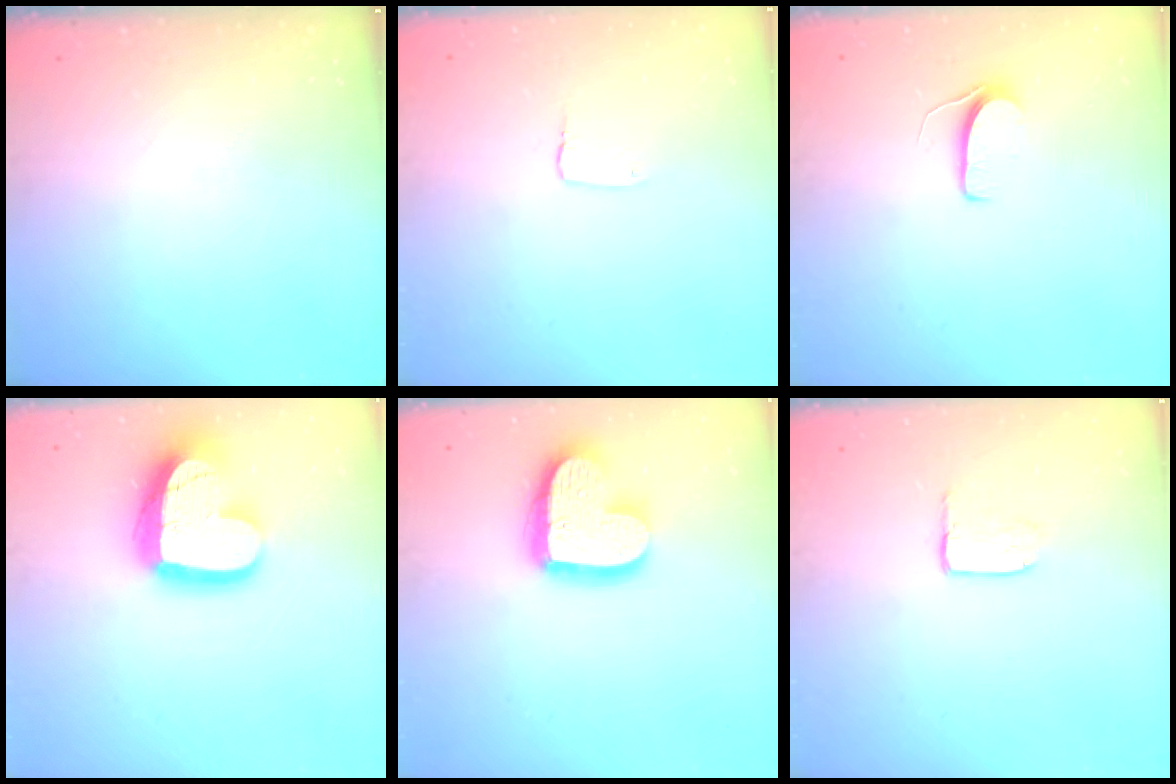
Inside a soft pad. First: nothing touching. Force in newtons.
{"total": 2.7, "press": 2.7, "slide": 0.2}
{"total": 5.9, "press": 5.9, "slide": 0.4}
{"total": 20.4, "press": 20.3, "slide": 1.7}
{"total": 17.2, "press": 17.1, "slide": 1.4}
{"total": 3.9, "press": 3.9, "slide": 0.1}